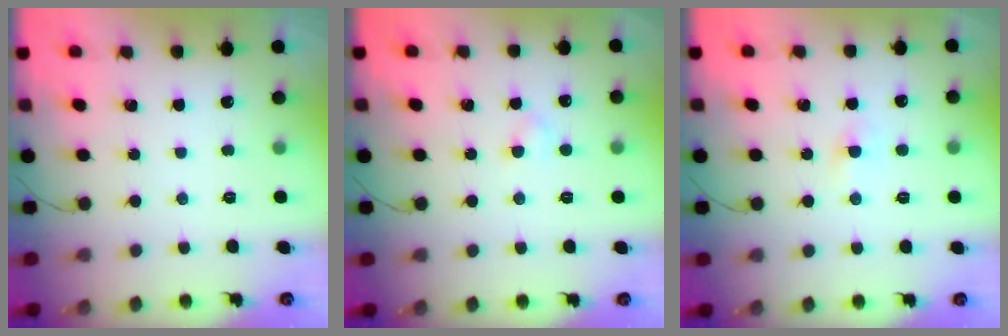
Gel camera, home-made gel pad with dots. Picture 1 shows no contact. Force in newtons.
{"total": 2.0, "press": 1.9, "slide": 0.8}
{"total": 2.2, "press": 2.1, "slide": 0.8}